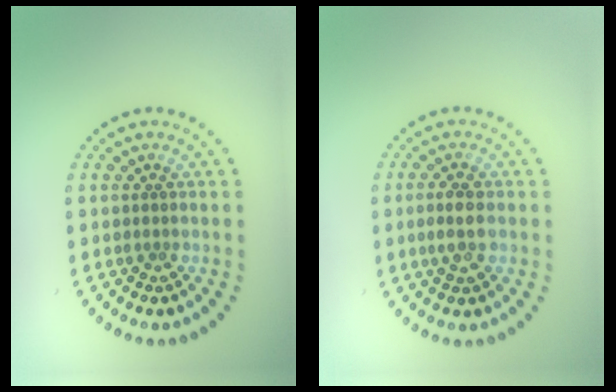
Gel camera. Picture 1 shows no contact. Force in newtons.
{"total": 2.3, "press": 2.3, "slide": 0.2}